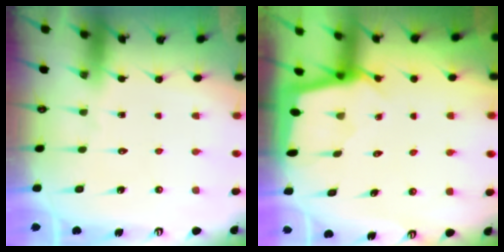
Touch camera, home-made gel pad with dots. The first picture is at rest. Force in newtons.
{"total": 1.6, "press": 1.6, "slide": 0.3}